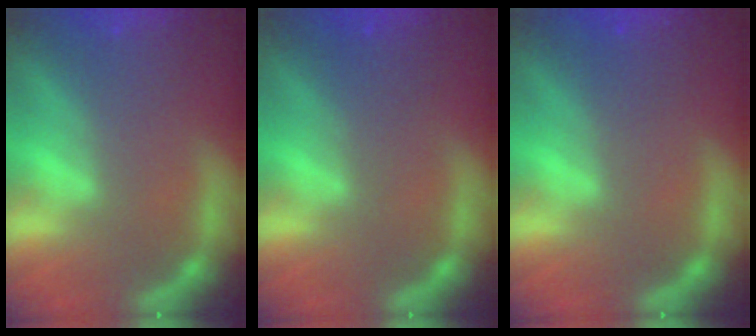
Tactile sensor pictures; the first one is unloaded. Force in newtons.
{"total": 1.5}
{"total": 1.0}